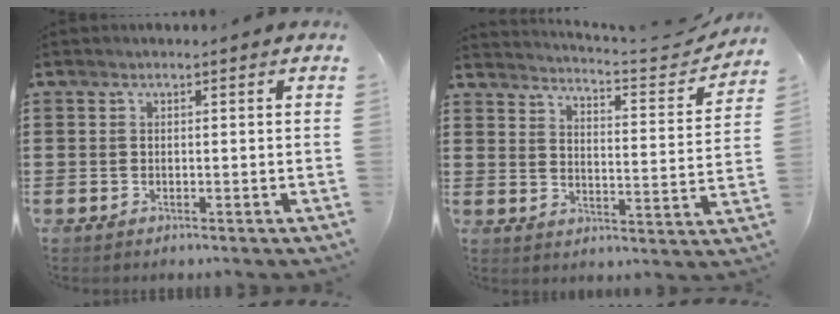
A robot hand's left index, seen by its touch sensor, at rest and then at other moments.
{"total": 3.4, "force": [3.2, -0.3, 1.2], "torque": [-0.036, -0.032, 0.044]}